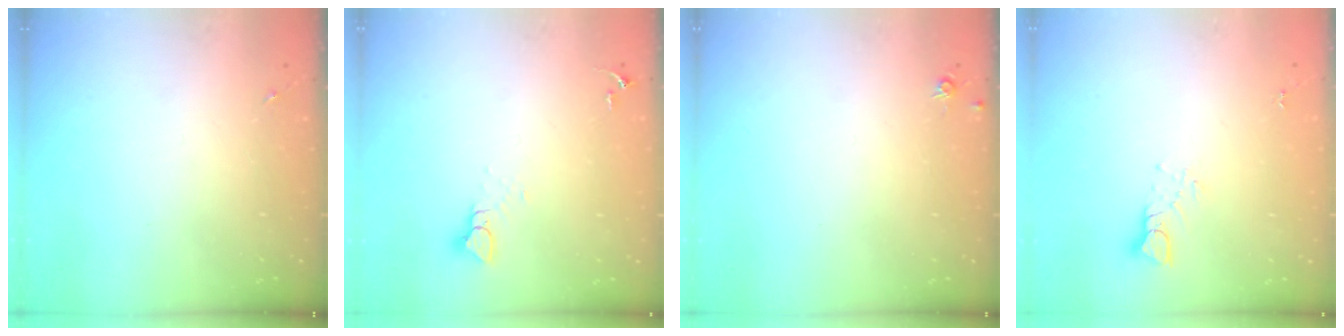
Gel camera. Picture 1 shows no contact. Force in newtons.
{"total": 3.9, "press": 3.9, "slide": 0.4}
{"total": 4.4, "press": 4.3, "slide": 0.5}
{"total": 3.8, "press": 3.8, "slide": 0.2}